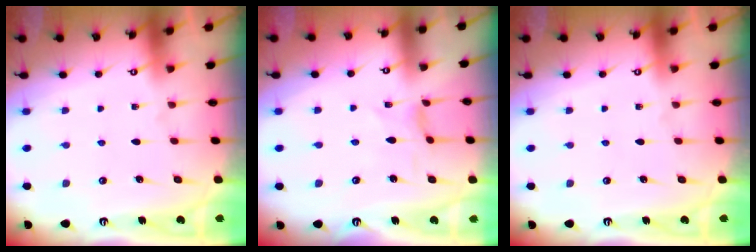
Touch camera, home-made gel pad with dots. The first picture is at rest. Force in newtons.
{"total": 0.7, "press": 0.7, "slide": 0.2}
{"total": 0.0}